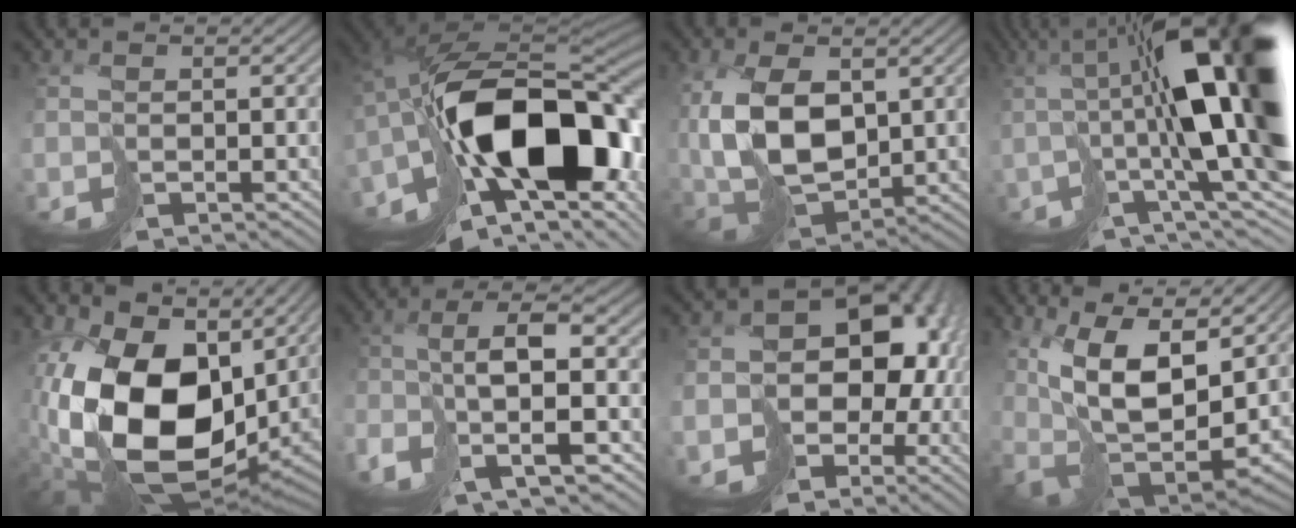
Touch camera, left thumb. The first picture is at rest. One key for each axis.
{"total": 18.7, "fx": -3.9, "fy": 9.9, "fz": 15.4, "tx": -0.287, "ty": -0.024, "tz": -0.044}
{"total": 11.1, "fx": 3.0, "fy": 6.3, "fz": 8.7, "tx": -0.213, "ty": 0.004, "tz": 0.064}
{"total": 16.5, "fx": 1.6, "fy": 4.0, "fz": 15.9, "tx": -0.258, "ty": 0.000, "tz": 0.039}
{"total": 18.9, "fx": 3.9, "fy": 12.6, "fz": 13.5, "tx": -0.314, "ty": -0.030, "tz": 0.088}
{"total": 8.9, "fx": -3.1, "fy": 2.3, "fz": 8.0, "tx": -0.166, "ty": 0.002, "tz": -0.061}
{"total": 12.5, "fx": -2.5, "fy": 9.9, "fz": 7.2, "tx": -0.110, "ty": -0.029, "tz": -0.032}
{"total": 16.4, "fx": 7.6, "fy": 7.1, "fz": 12.7, "tx": -0.245, "ty": 0.013, "tz": 0.144}